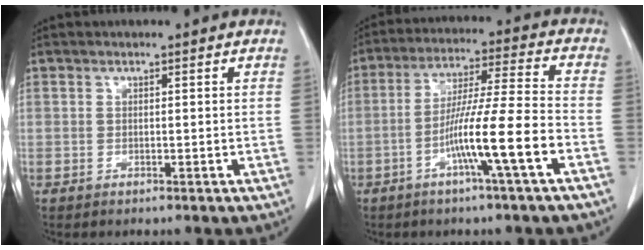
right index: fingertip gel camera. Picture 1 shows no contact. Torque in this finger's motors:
{"motor_torque": [1.31, -0.83, 0.82, 0.14]}